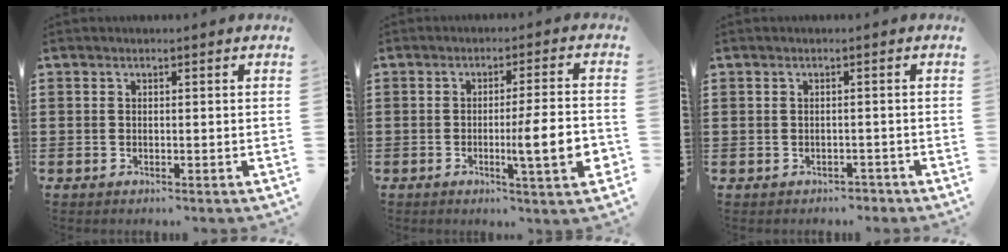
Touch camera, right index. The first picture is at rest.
{"total": 9.3, "force": [-2.0, 1.0, 9.0], "torque": [-0.130, -0.013, -0.034]}
{"total": 1.0, "force": [-0.8, 0.7, -0.1], "torque": [-0.002, 0.002, -0.018]}